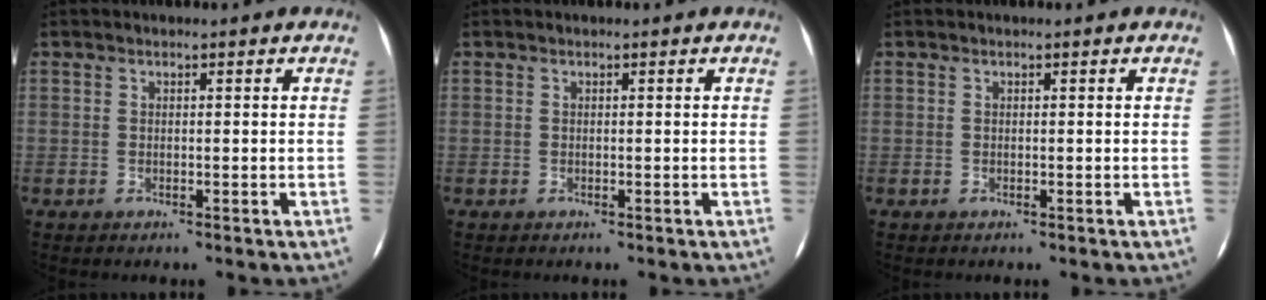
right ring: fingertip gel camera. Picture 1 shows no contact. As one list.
[{"total": 0.0}, {"total": 0.0}]